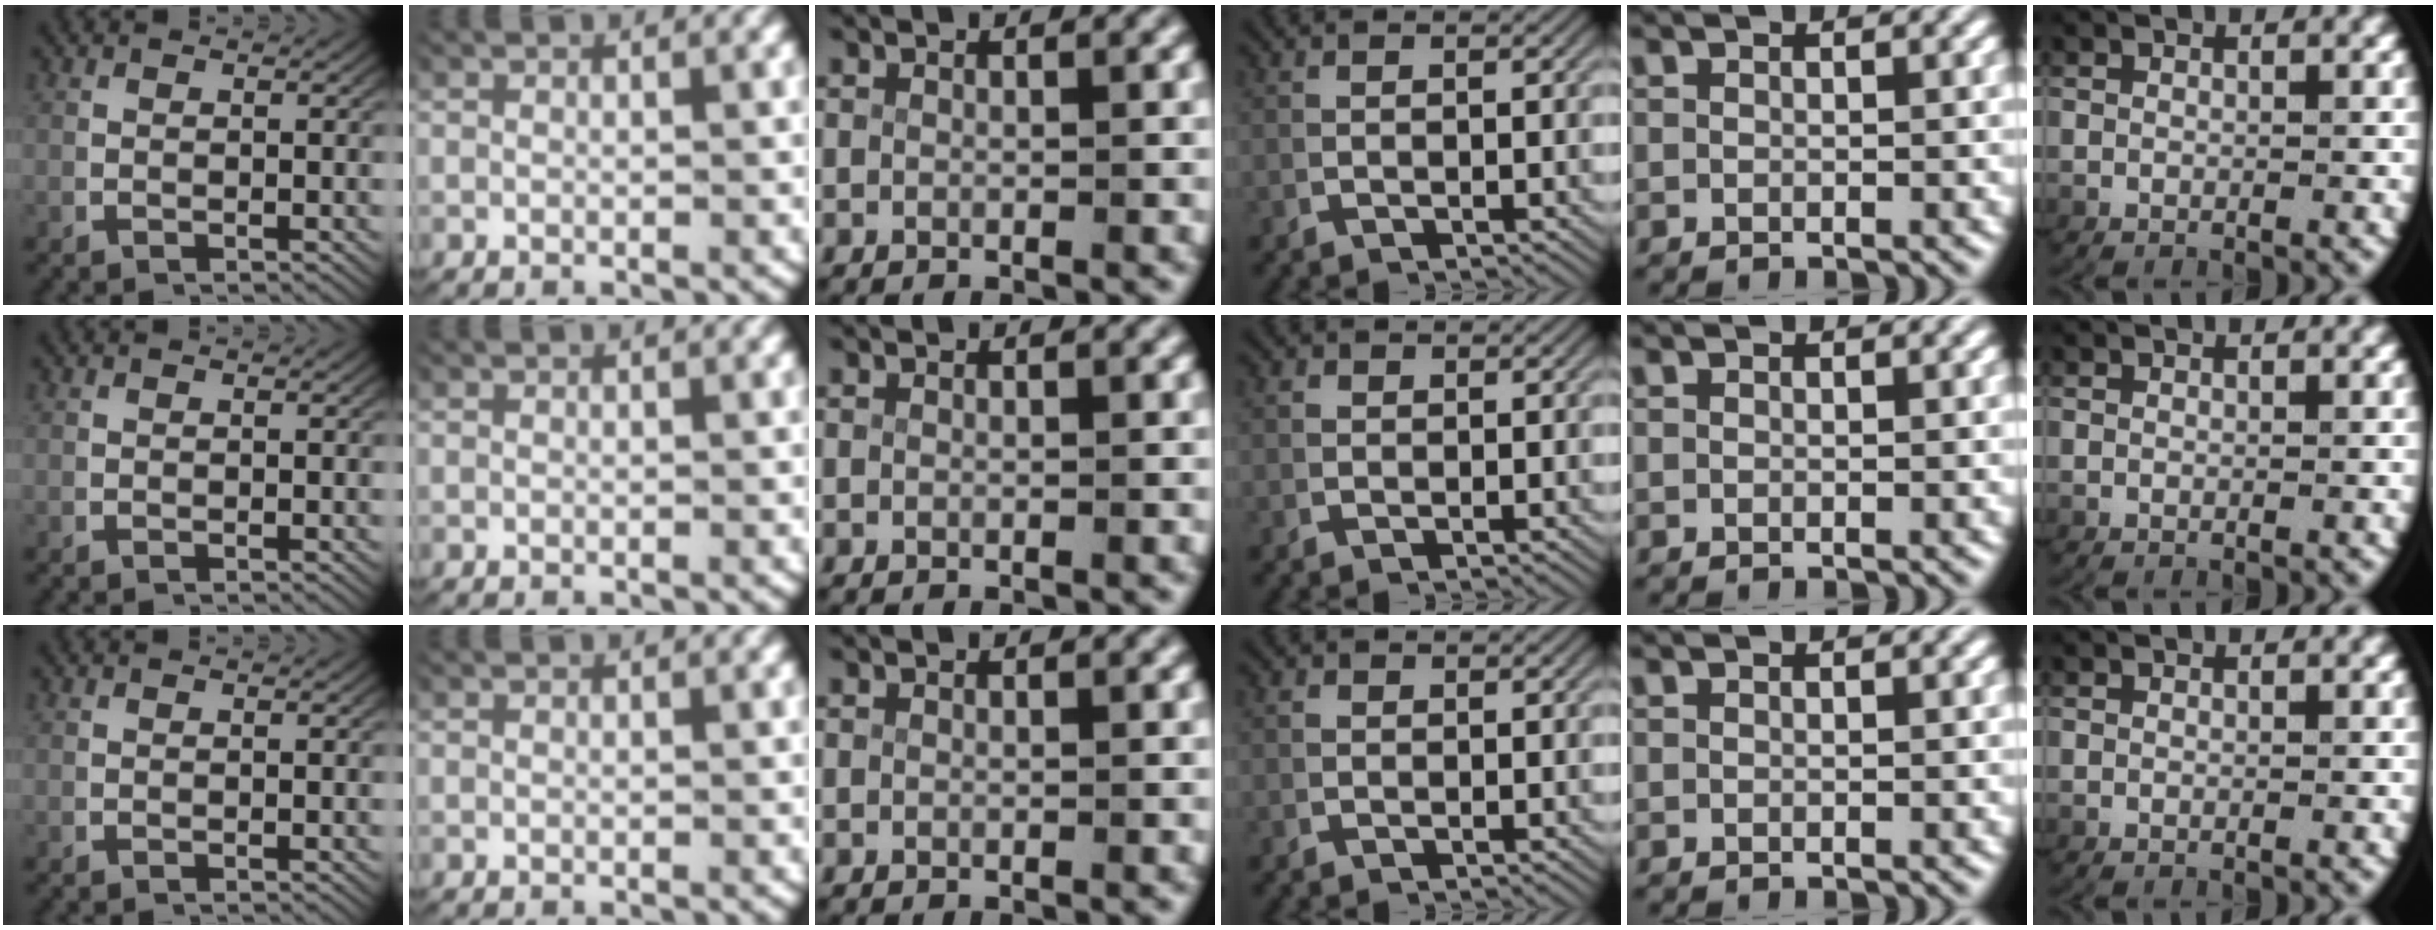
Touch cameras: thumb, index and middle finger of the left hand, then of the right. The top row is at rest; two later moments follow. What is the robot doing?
{"motion": "lift_and_place", "object": "paper towel"}